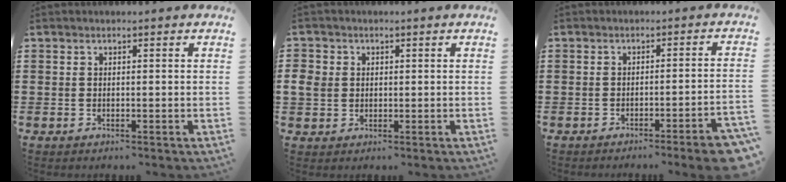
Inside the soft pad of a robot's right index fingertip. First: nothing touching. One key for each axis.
{"total": 2.8, "fx": 0.3, "fy": 2.6, "fz": 1.0, "tx": -0.037, "ty": 0.007, "tz": 0.000}
{"total": 4.0, "fx": -3.0, "fy": -0.4, "fz": 2.6, "tx": -0.041, "ty": -0.013, "tz": -0.055}